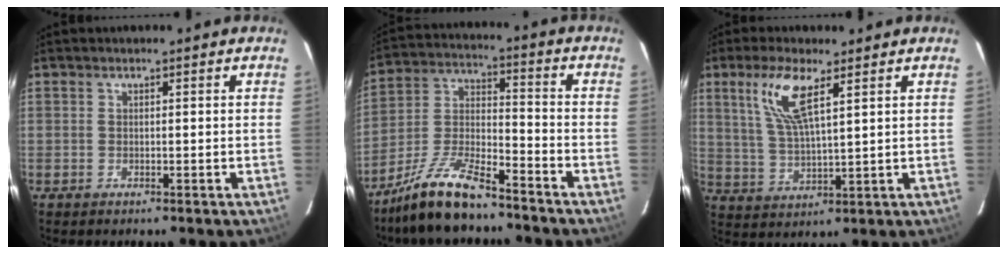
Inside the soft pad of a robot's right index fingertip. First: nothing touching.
{"total": 13.8, "force": [-10.7, 3.5, 8.1], "torque": [-0.179, -0.002, -0.203]}
{"total": 9.4, "force": [4.8, 2.4, 7.8], "torque": [-0.162, 0.004, 0.101]}